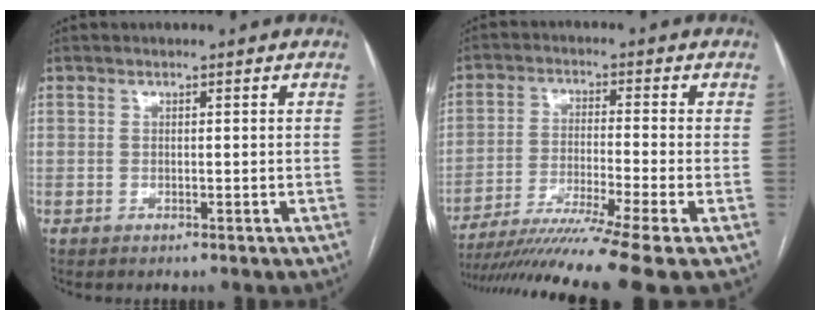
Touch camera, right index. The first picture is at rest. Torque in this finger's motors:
{"motor_torque": [1.37, -0.77, 0.82, 0.21]}